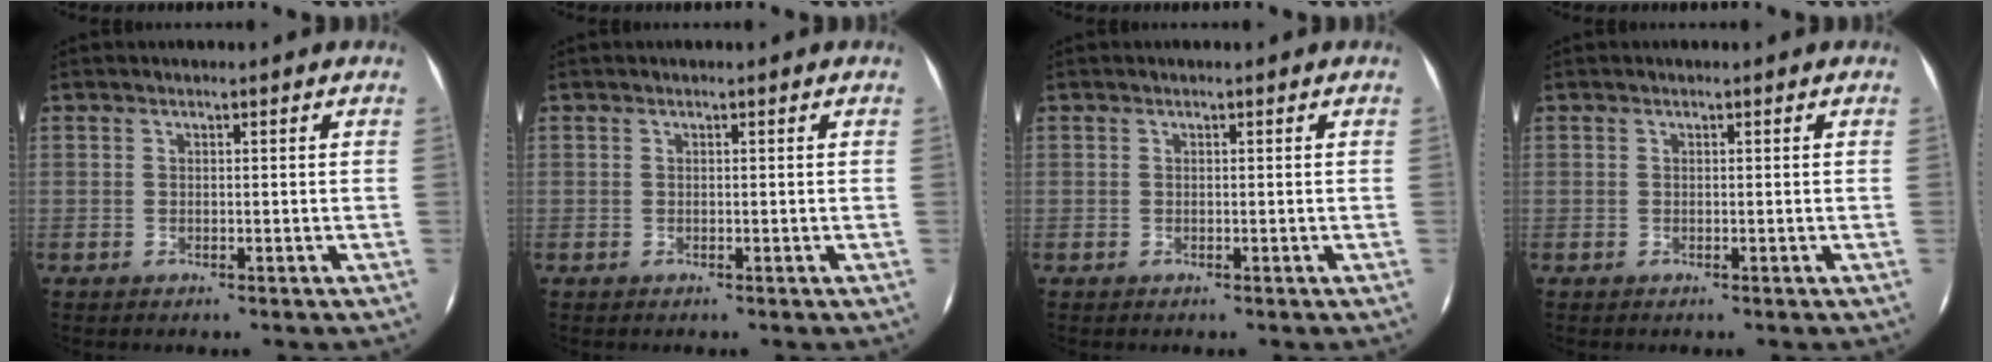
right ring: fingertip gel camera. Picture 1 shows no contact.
{"total": 0.0}
{"total": 0.0}
{"total": 0.0}